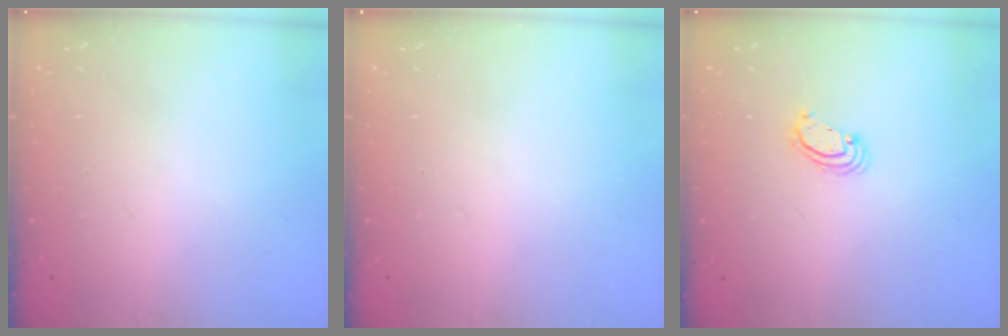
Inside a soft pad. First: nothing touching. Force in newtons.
{"total": 0.0}
{"total": 2.2, "press": 2.2, "slide": 0.2}